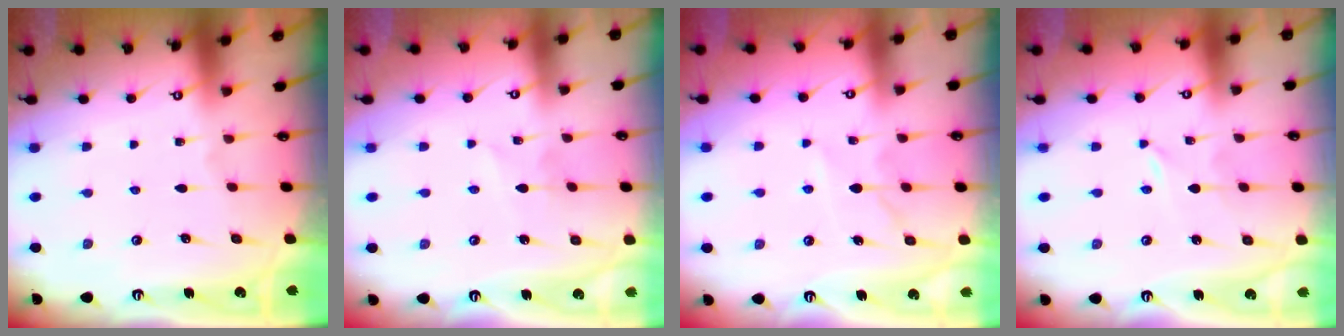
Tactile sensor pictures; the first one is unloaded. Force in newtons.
{"total": 2.7, "press": 2.7, "slide": 0.2}
{"total": 6.9, "press": 6.8, "slide": 0.7}
{"total": 0.0}